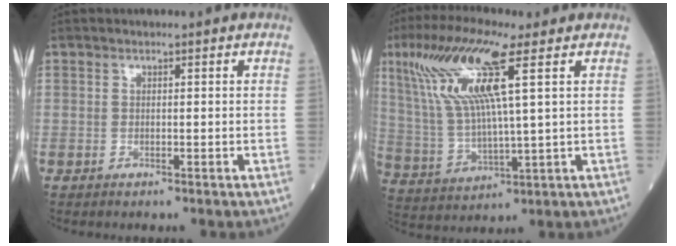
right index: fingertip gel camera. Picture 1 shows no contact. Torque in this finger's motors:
{"motor_torque": [1.35, 0.79, 0.75, 0.21]}